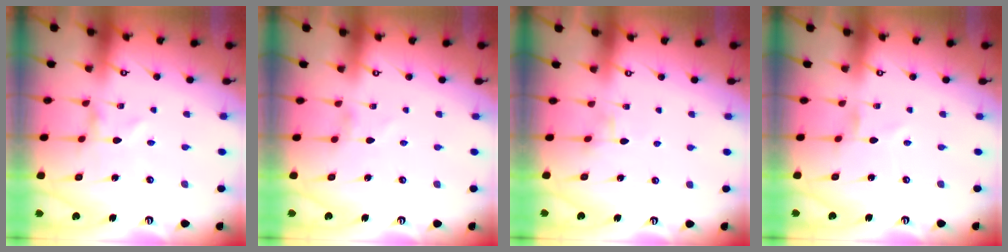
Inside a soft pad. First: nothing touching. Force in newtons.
{"total": 0.0}
{"total": 1.9, "press": 1.9, "slide": 0.2}
{"total": 0.8, "press": 0.8, "slide": 0.2}